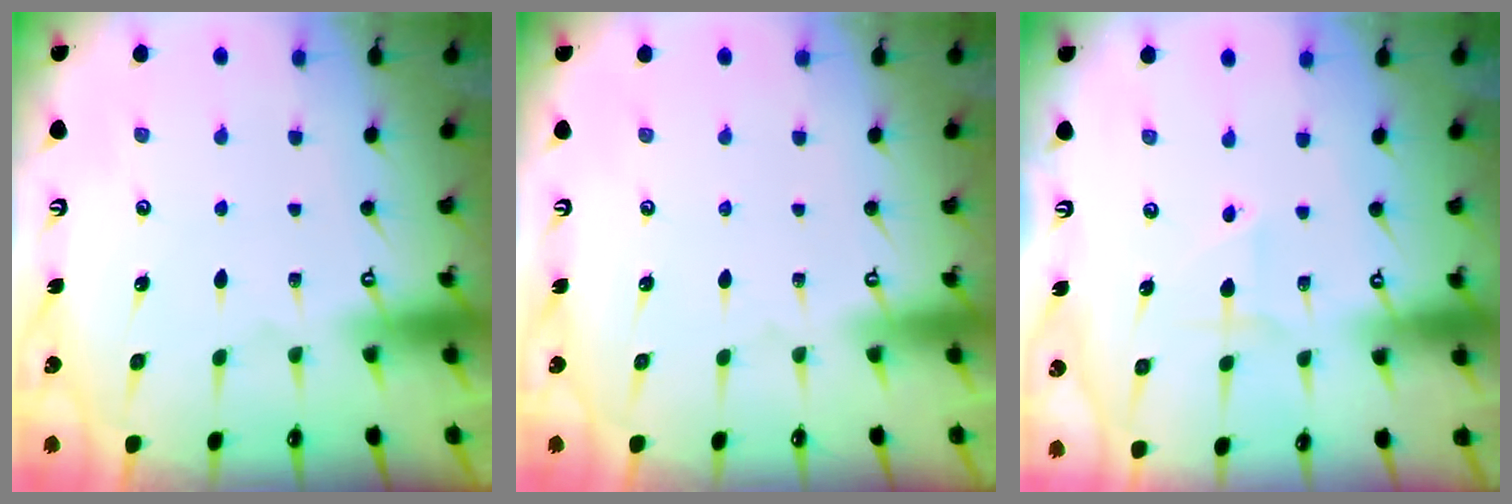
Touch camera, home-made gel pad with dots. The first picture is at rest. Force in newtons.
{"total": 0.0}
{"total": 2.9, "press": 2.9, "slide": 0.3}